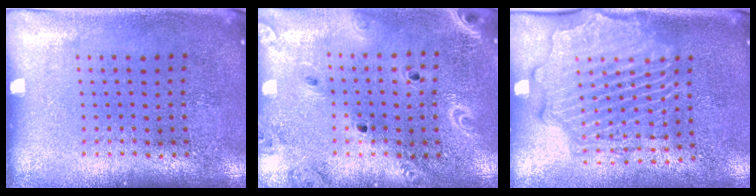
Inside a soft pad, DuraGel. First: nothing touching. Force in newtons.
{"total": 2.1, "press": 1.9, "slide": 0.9}
{"total": 2.4, "press": 2.2, "slide": 0.9}